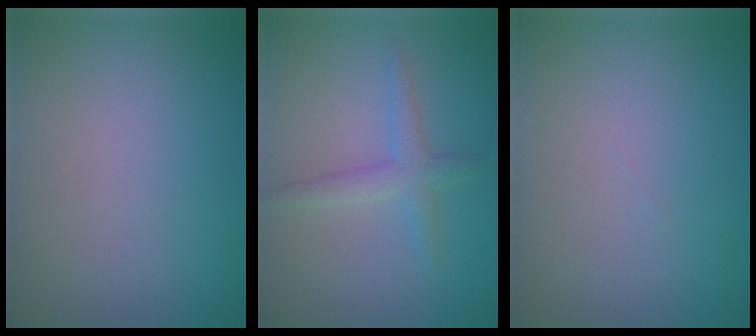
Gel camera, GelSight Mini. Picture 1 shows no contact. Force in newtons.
{"total": 2.2, "press": 2.2, "slide": 0.1}
{"total": 0.0}